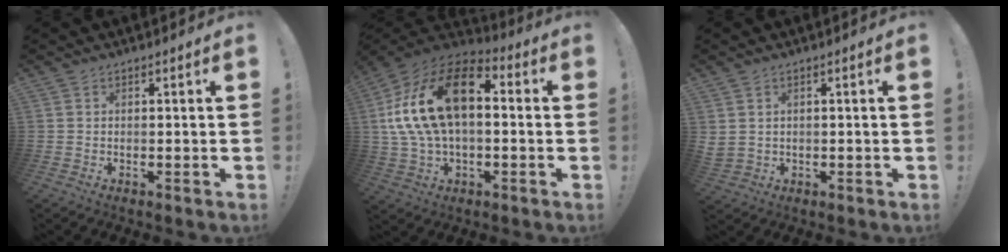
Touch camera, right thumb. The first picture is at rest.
{"total": 20.9, "force": [4.2, 12.0, 16.6], "torque": [-0.301, 0.001, 0.077]}
{"total": 2.5, "force": [1.3, 1.9, 0.9], "torque": [-0.012, -0.004, 0.025]}